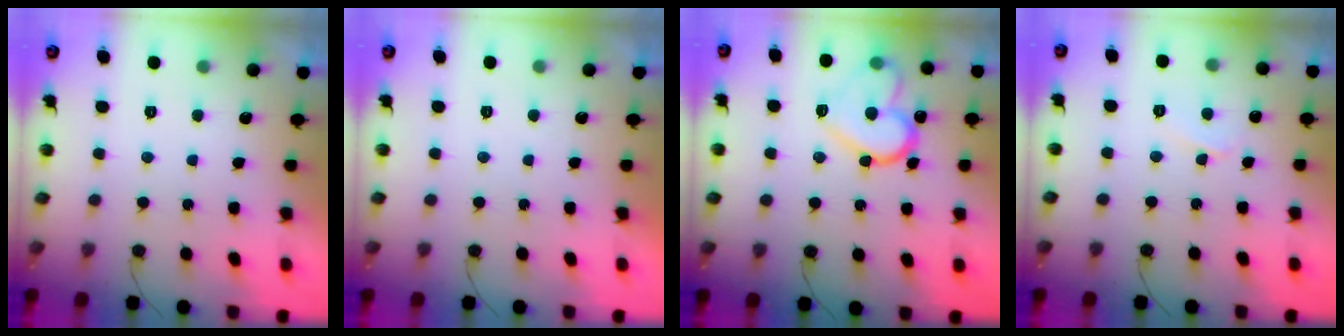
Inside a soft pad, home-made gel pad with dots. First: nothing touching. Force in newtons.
{"total": 1.7, "press": 1.7, "slide": 0.0}
{"total": 15.4, "press": 15.3, "slide": 1.7}
{"total": 4.2, "press": 4.2, "slide": 0.4}